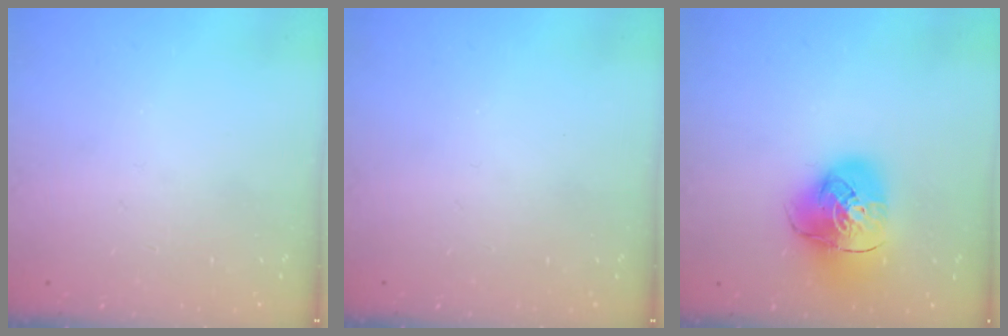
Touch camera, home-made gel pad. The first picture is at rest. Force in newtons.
{"total": 0.0}
{"total": 13.4, "press": 13.3, "slide": 1.7}